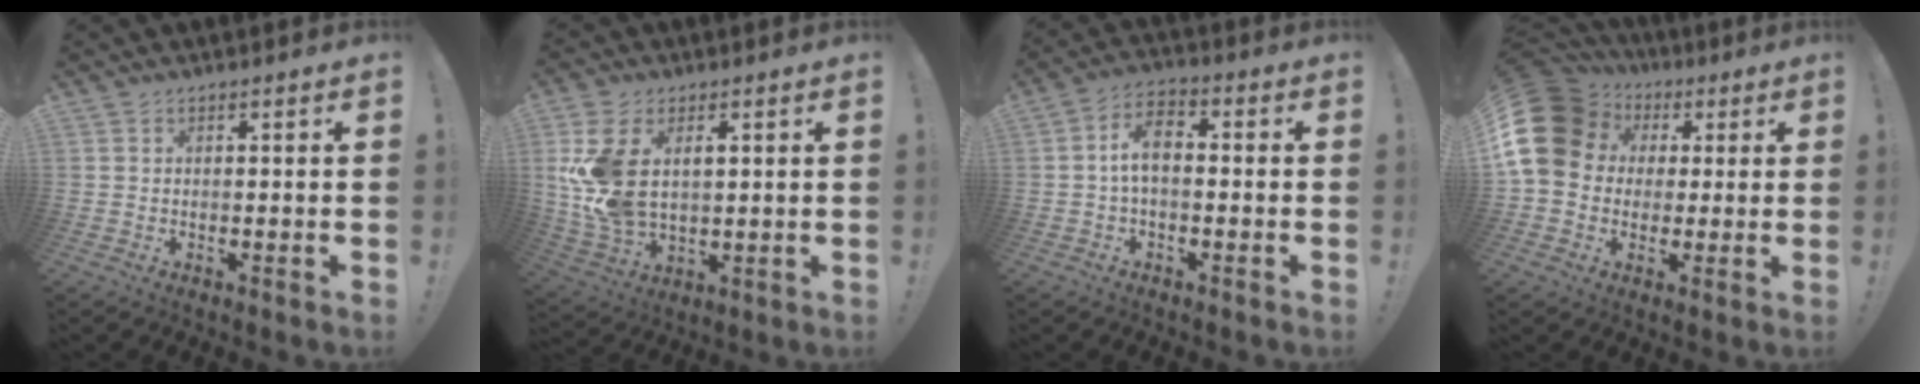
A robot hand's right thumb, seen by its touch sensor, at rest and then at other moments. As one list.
[{"total": 12.7, "force": [3.2, 8.0, 9.3], "torque": [-0.173, -0.019, 0.062]}, {"total": 7.3, "force": [-0.5, 3.9, 6.1], "torque": [-0.112, 0.010, -0.005]}, {"total": 16.5, "force": [3.6, 13.5, 8.9], "torque": [-0.157, -0.007, 0.074]}]